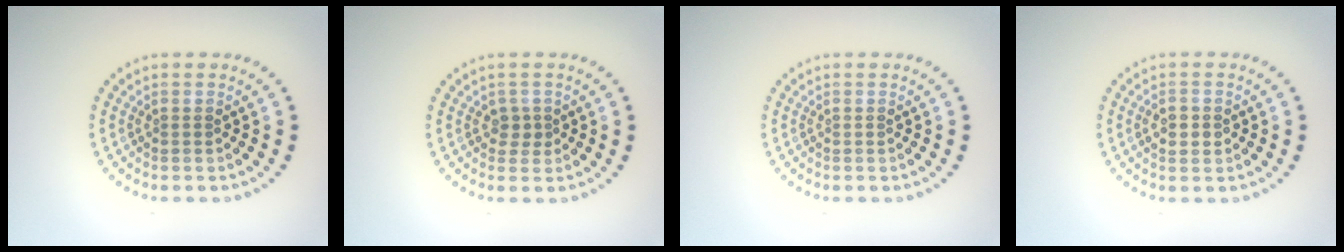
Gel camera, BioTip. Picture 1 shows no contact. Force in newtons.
{"total": 1.2, "press": 1.1, "slide": 0.5}
{"total": 0.0}
{"total": 2.3, "press": 2.3, "slide": 0.1}